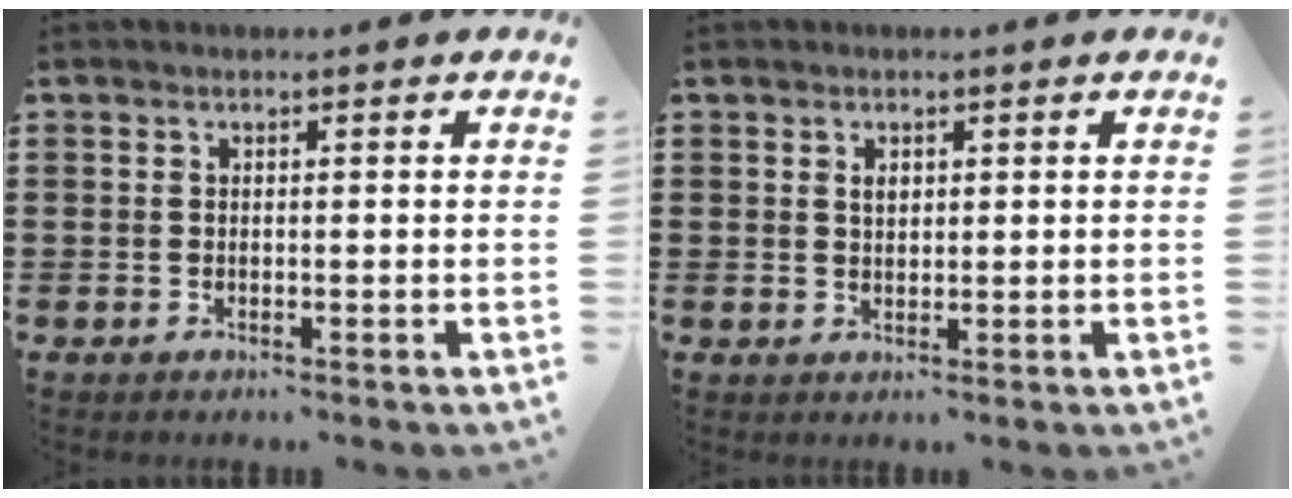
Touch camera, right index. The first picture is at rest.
{"total": 1.5, "force": [0.6, 0.9, 1.0], "torque": [-0.023, 0.005, 0.011]}